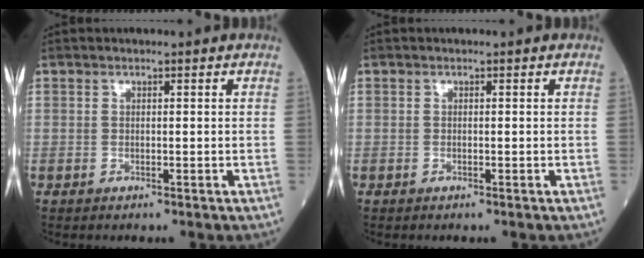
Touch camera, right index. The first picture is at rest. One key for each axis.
{"total": 0.0}